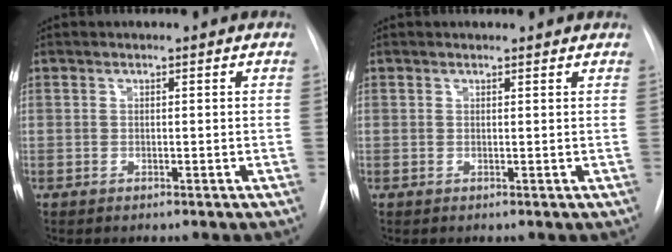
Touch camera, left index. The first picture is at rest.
{"total": 2.1, "force": [2.0, 0.4, 0.4], "torque": [-0.014, 0.011, 0.019]}